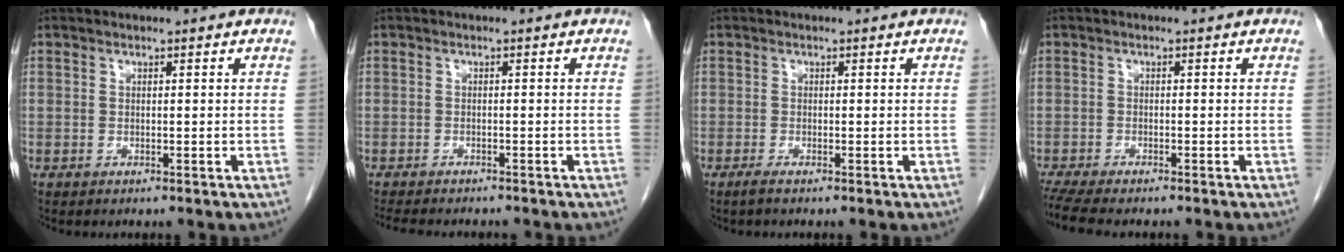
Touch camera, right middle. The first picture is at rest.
{"total": 7.7, "force": [-6.8, 1.8, 3.1], "torque": [-0.048, -0.008, -0.095]}
{"total": 0.8, "force": [-0.5, -0.1, 0.6], "torque": [-0.015, -0.003, -0.012]}
{"total": 6.1, "force": [-5.2, 0.6, 3.1], "torque": [-0.058, -0.014, -0.087]}